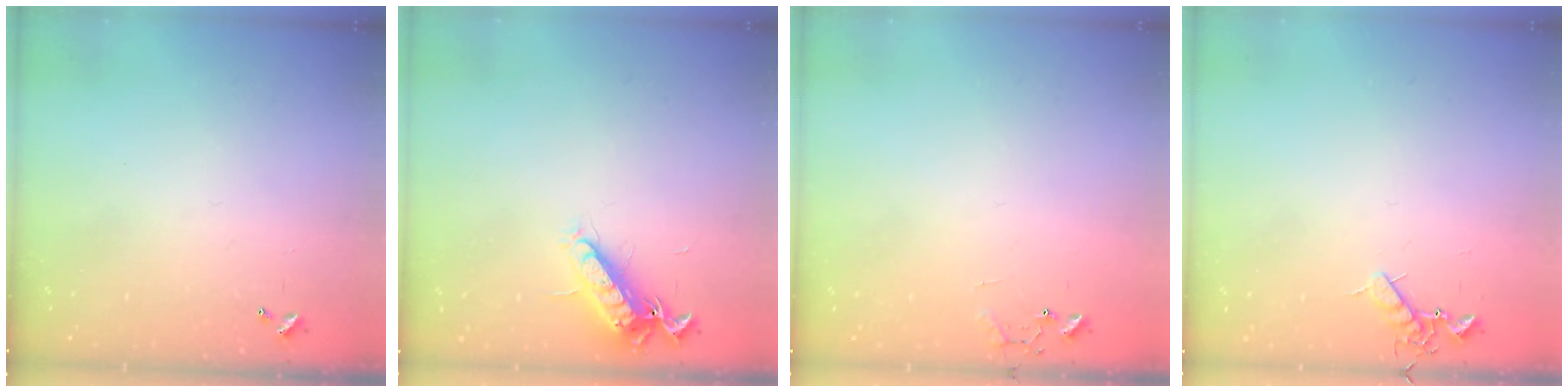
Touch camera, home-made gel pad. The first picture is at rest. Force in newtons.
{"total": 13.0, "press": 12.9, "slide": 1.2}
{"total": 7.4, "press": 7.4, "slide": 0.6}
{"total": 7.8, "press": 7.8, "slide": 0.8}